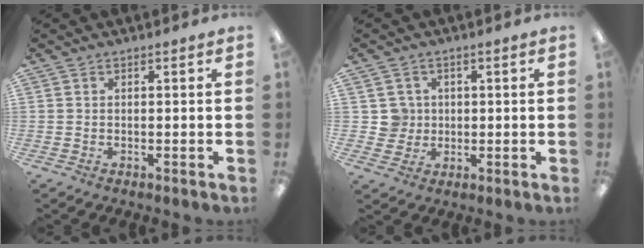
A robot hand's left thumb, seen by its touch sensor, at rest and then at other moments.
{"total": 4.4, "force": [0.7, 4.3, 0.2], "torque": [-0.002, 0.003, 0.011]}